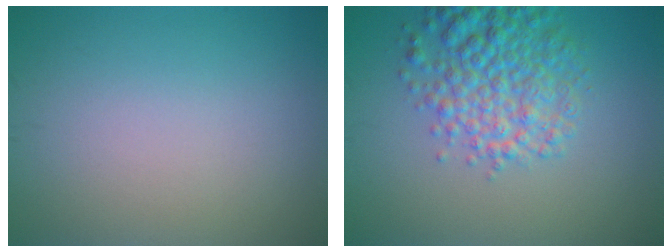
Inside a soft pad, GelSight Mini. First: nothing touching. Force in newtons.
{"total": 5.7, "press": 5.7, "slide": 0.3}